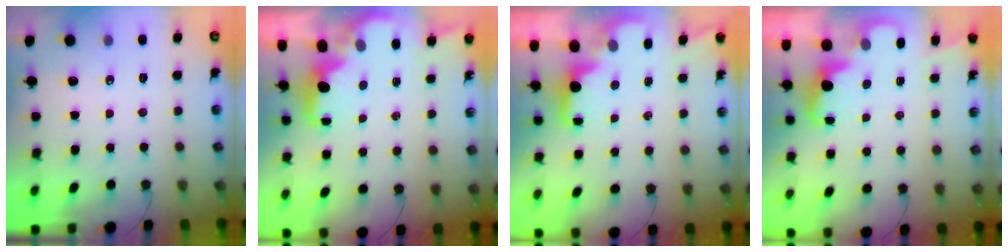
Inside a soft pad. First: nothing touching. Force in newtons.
{"total": 2.0, "press": 1.9, "slide": 0.8}
{"total": 1.9, "press": 1.8, "slide": 0.8}
{"total": 2.3, "press": 2.3, "slide": 0.5}